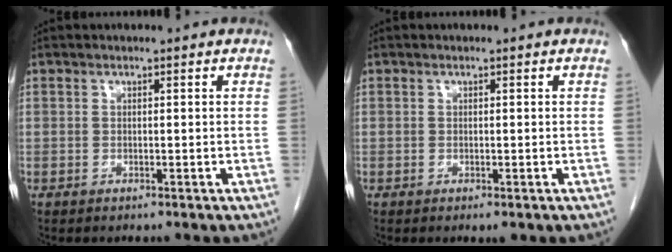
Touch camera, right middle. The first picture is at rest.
{"total": 0.8, "force": [-0.5, 0.3, 0.6], "torque": [-0.006, -0.002, -0.004]}